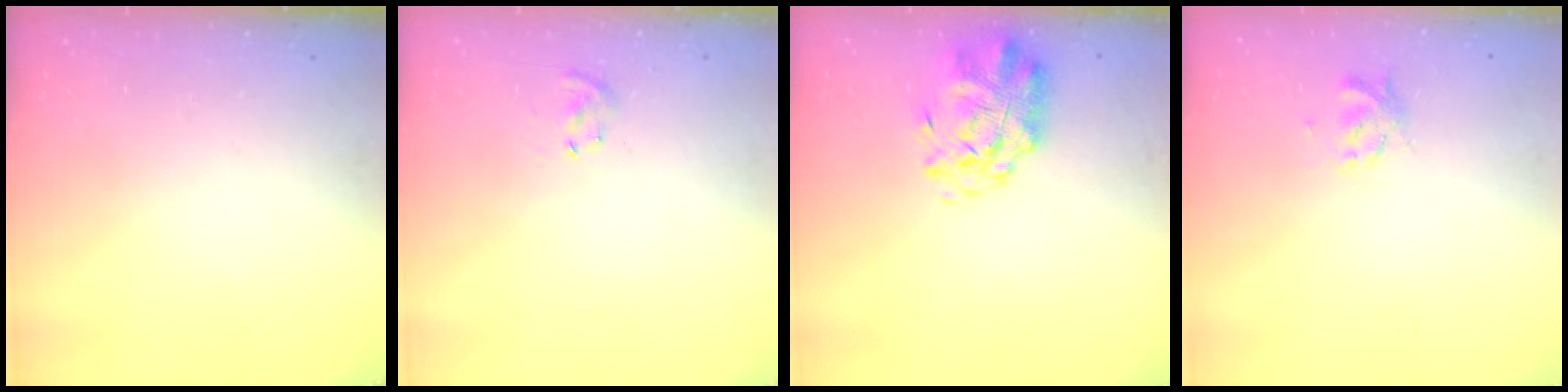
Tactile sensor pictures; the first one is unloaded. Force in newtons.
{"total": 2.3, "press": 2.1, "slide": 1.0}
{"total": 2.6, "press": 2.1, "slide": 1.6}
{"total": 2.8, "press": 2.8, "slide": 0.6}